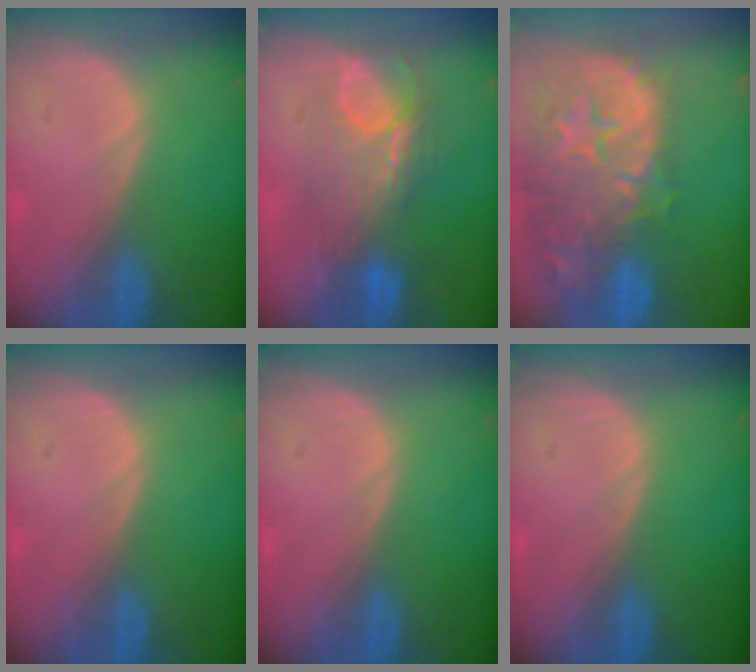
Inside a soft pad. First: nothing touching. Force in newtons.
{"total": 7.8, "press": 7.6, "slide": 1.8}
{"total": 15.2, "press": 12.0, "slide": 9.3}
{"total": 0.0}
{"total": 0.0}
{"total": 0.0}